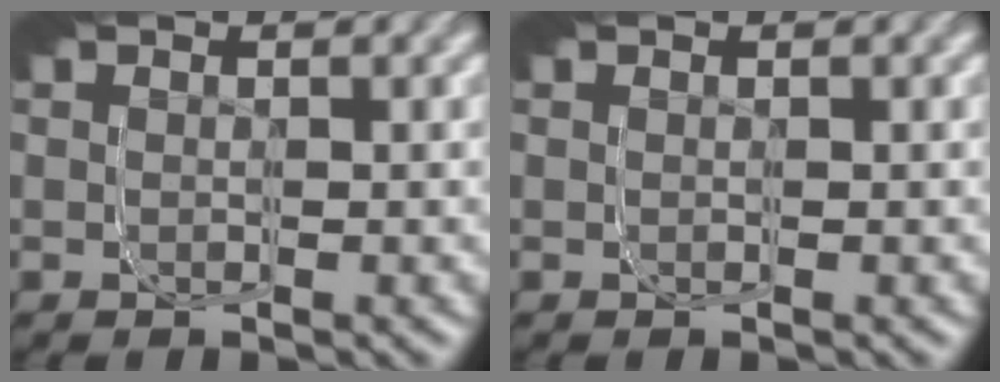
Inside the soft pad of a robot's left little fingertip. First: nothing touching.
{"total": 0.0}